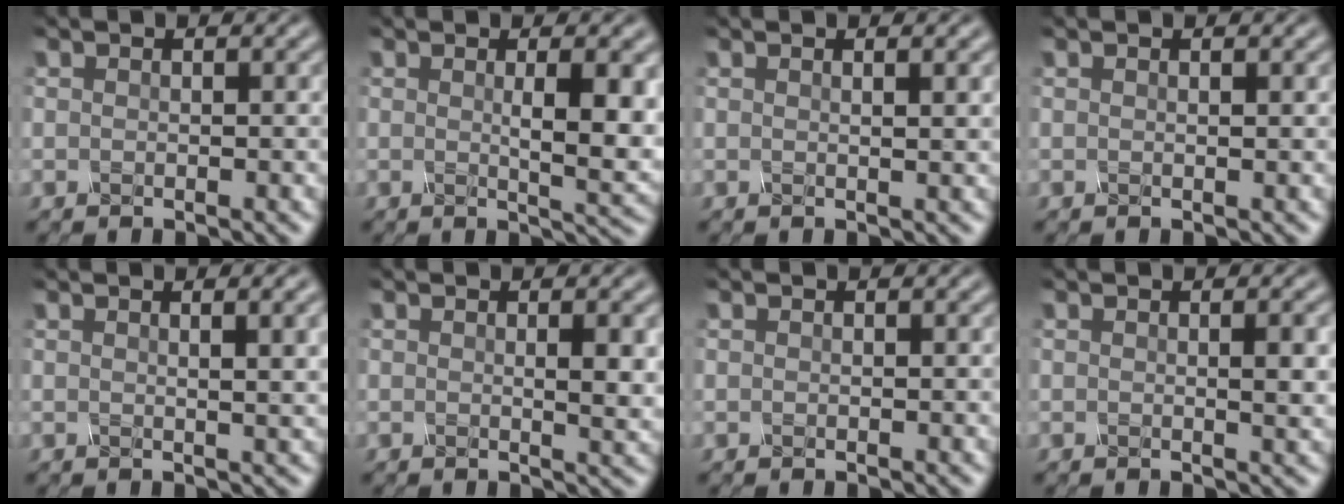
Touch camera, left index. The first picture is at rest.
{"total": 5.1, "force": [0.6, 1.1, 4.9], "torque": [-0.068, -0.003, 0.014]}
{"total": 2.0, "force": [0.7, 0.6, 1.7], "torque": [-0.018, 0.003, 0.002]}
{"total": 0.7, "force": [0.3, 0.2, 0.5], "torque": [-0.003, 0.002, 0.002]}
{"total": 5.4, "force": [1.7, 2.1, 4.7], "torque": [-0.032, 0.019, 0.006]}
{"total": 2.5, "force": [0.3, 0.5, 2.4], "torque": [-0.030, -0.003, 0.004]}
{"total": 0.0}
{"total": 2.0, "force": [0.2, 0.4, 2.0], "torque": [-0.024, 0.002, 0.001]}